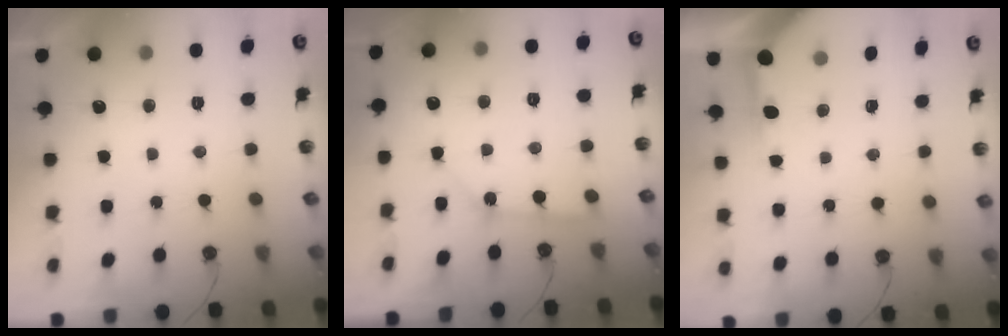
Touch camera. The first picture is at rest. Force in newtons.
{"total": 2.9, "press": 2.9, "slide": 0.1}
{"total": 3.8, "press": 3.7, "slide": 0.4}